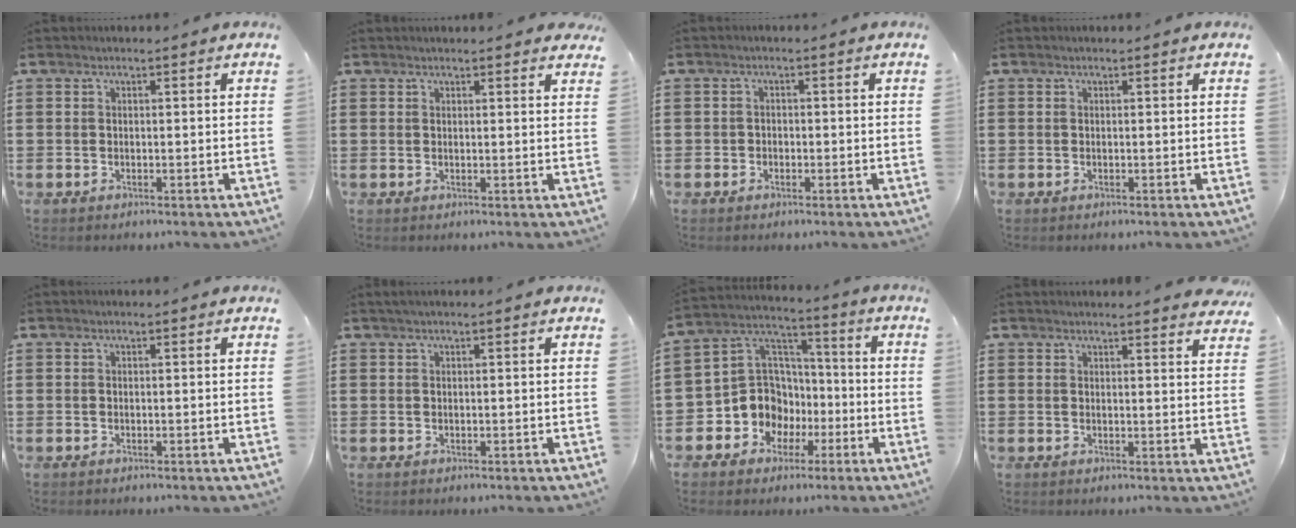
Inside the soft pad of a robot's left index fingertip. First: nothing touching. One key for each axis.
{"total": 1.4, "fx": 1.3, "fy": 0.1, "fz": 0.5, "tx": -0.005, "ty": -0.002, "tz": 0.023}
{"total": 1.0, "fx": -0.7, "fy": 0.8, "fz": 0.1, "tx": -0.006, "ty": 0.003, "tz": -0.015}
{"total": 0.0}
{"total": 0.0}
{"total": 0.6, "fx": 0.3, "fy": -0.1, "fz": 0.5, "tx": -0.008, "ty": -0.001, "tz": 0.005}
{"total": 10.5, "fx": -3.0, "fy": 9.5, "fz": 3.2, "tx": -0.116, "ty": 0.001, "tz": -0.054}
{"total": 2.5, "fx": 2.4, "fy": -0.2, "fz": 0.4, "tx": -0.007, "ty": -0.010, "tz": 0.045}